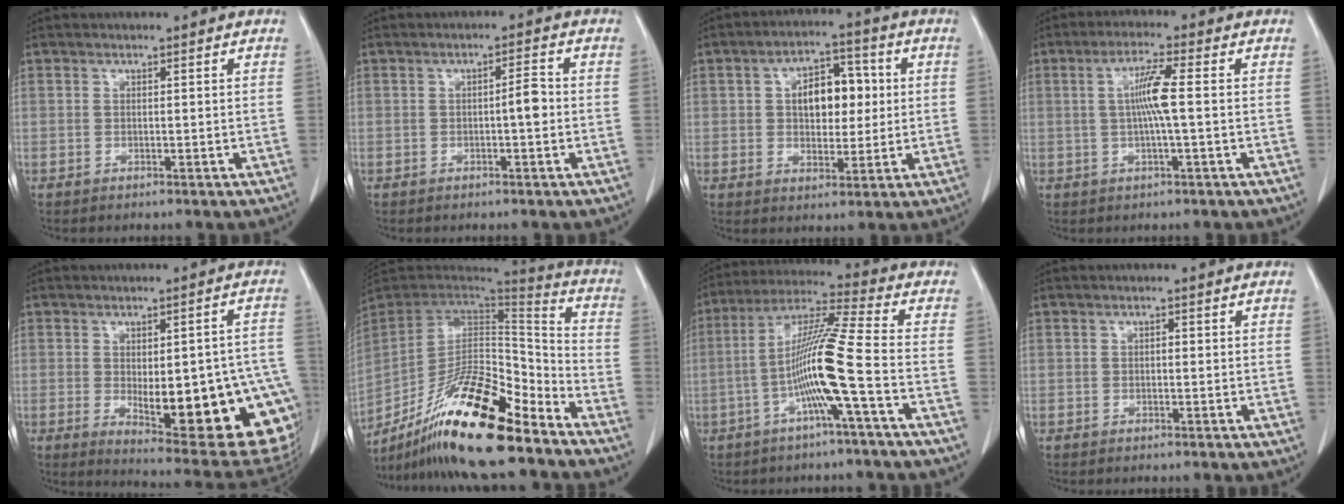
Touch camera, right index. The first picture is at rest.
{"total": 2.8, "force": [-0.4, 0.4, 2.7], "torque": [-0.040, 0.004, -0.009]}
{"total": 8.7, "force": [1.2, 4.9, 7.0], "torque": [-0.115, 0.022, 0.022]}
{"total": 5.6, "force": [0.3, -0.1, 5.6], "torque": [-0.107, 0.005, 0.005]}
{"total": 22.0, "force": [-5.5, 6.8, 20.1], "torque": [-0.171, 0.005, -0.049]}
{"total": 21.4, "force": [-15.3, 3.9, 14.4], "torque": [-0.255, -0.005, -0.267]}
{"total": 11.8, "force": [-3.4, -1.6, 11.2], "torque": [-0.214, 0.009, -0.070]}
{"total": 0.6, "force": [0.0, 0.3, 0.6], "torque": [-0.009, 0.002, -0.001]}